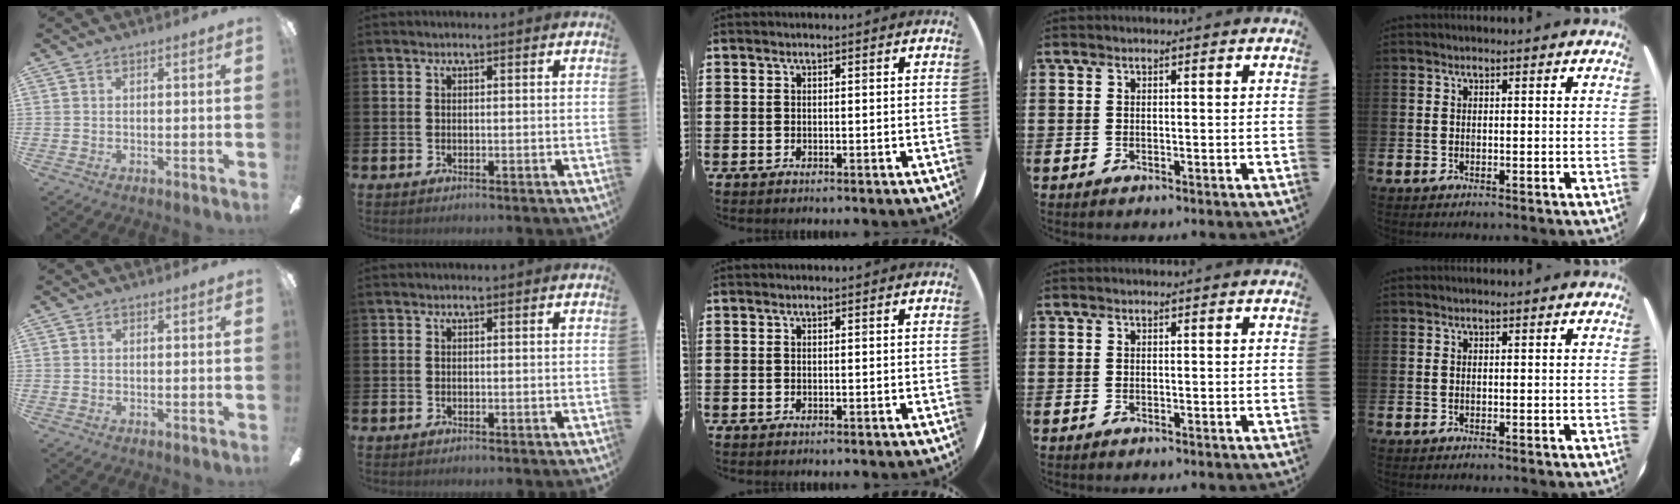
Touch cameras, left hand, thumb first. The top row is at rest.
{}